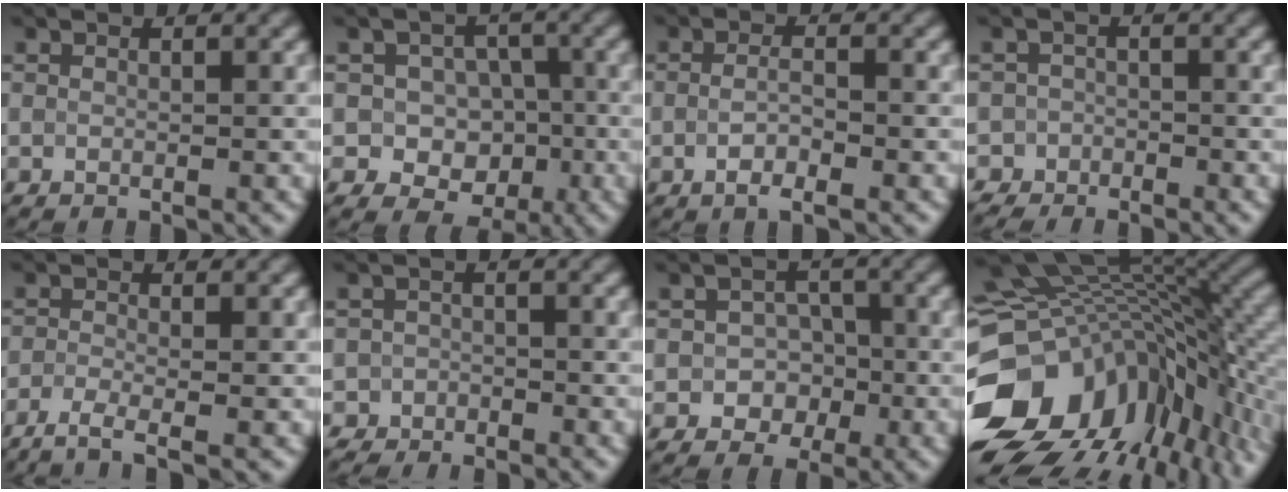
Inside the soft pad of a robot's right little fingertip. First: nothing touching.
{"total": 6.4, "force": [-2.3, 5.6, 1.8], "torque": [0.006, 0.010, -0.050]}
{"total": 1.7, "force": [-1.3, 0.1, 1.1], "torque": [-0.027, -0.004, -0.018]}
{"total": 3.1, "force": [-2.5, 1.1, -1.5], "torque": [0.039, 0.006, -0.041]}
{"total": 2.9, "force": [-2.6, 0.1, 1.2], "torque": [-0.022, -0.003, -0.056]}
{"total": 2.9, "force": [-2.4, 0.7, -1.4], "torque": [0.034, 0.002, -0.042]}
{"total": 3.2, "force": [-1.7, 2.7, 0.5], "torque": [0.027, 0.003, -0.030]}
{"total": 17.0, "force": [-7.5, 10.9, 10.8], "torque": [-0.236, -0.025, -0.097]}